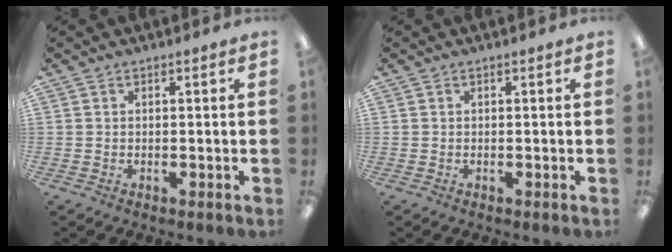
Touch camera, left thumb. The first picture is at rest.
{"total": 0.0}